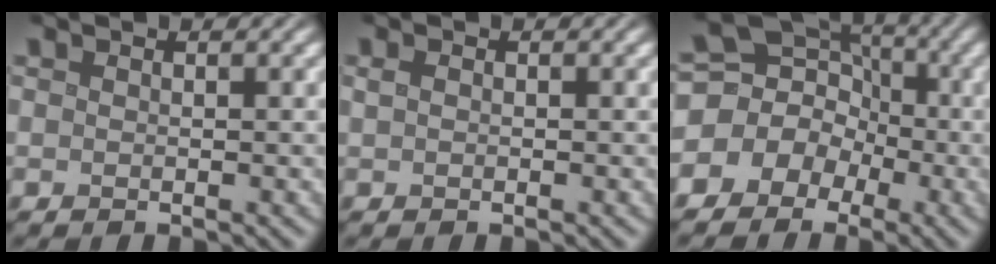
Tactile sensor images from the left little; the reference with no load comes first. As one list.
[{"total": 0.6, "force": [0.1, 0.4, 0.4], "torque": [-0.012, 0.001, 0.002]}, {"total": 8.7, "force": [-1.6, 8.0, 3.1], "torque": [-0.038, 0.047, -0.065]}]